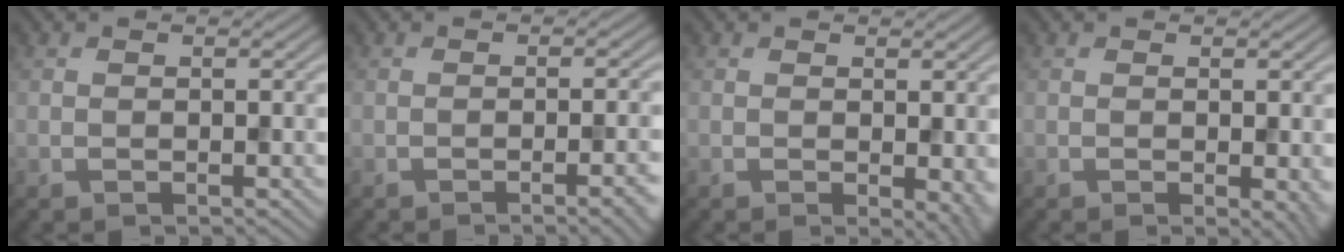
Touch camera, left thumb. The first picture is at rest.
{"total": 4.1, "force": [-1.5, 1.0, 3.6], "torque": [-0.039, 0.003, -0.021]}
{"total": 2.7, "force": [-0.1, 1.1, 2.5], "torque": [-0.027, -0.007, 0.000]}
{"total": 1.8, "force": [-0.1, 0.4, 1.7], "torque": [-0.019, -0.008, -0.002]}